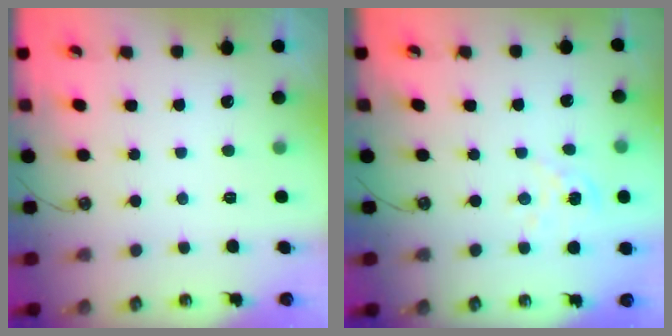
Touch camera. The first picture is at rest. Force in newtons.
{"total": 2.6, "press": 2.6, "slide": 0.4}